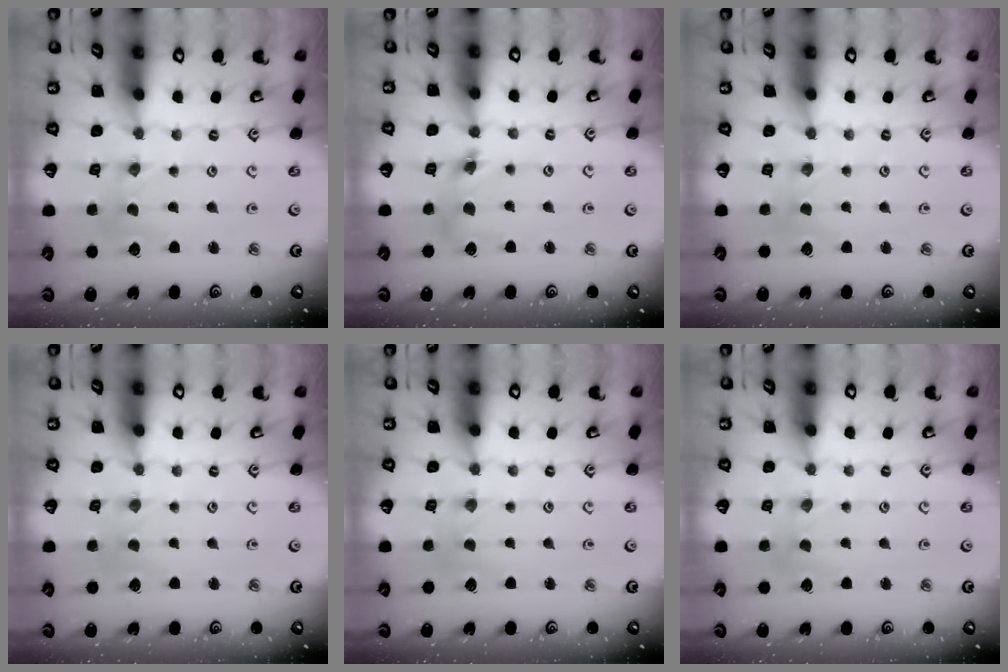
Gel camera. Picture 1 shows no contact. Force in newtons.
{"total": 7.9, "press": 7.8, "slide": 1.1}
{"total": 1.5, "press": 1.4, "slide": 0.2}
{"total": 0.0}
{"total": 0.0}
{"total": 2.5, "press": 2.4, "slide": 0.6}